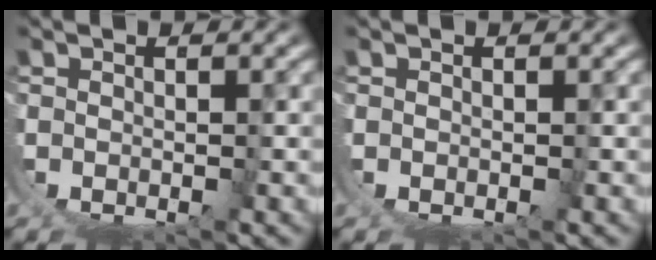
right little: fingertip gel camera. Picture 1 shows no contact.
{"total": 0.0}